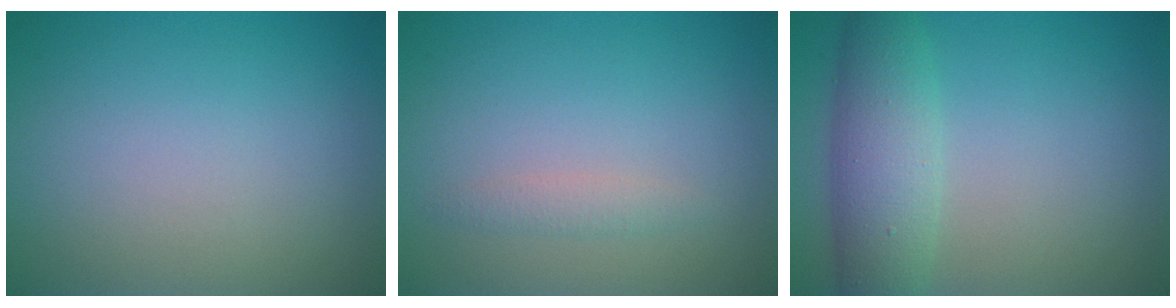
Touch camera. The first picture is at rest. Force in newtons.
{"total": 1.1, "press": 1.1, "slide": 0.0}
{"total": 5.2, "press": 5.2, "slide": 0.1}